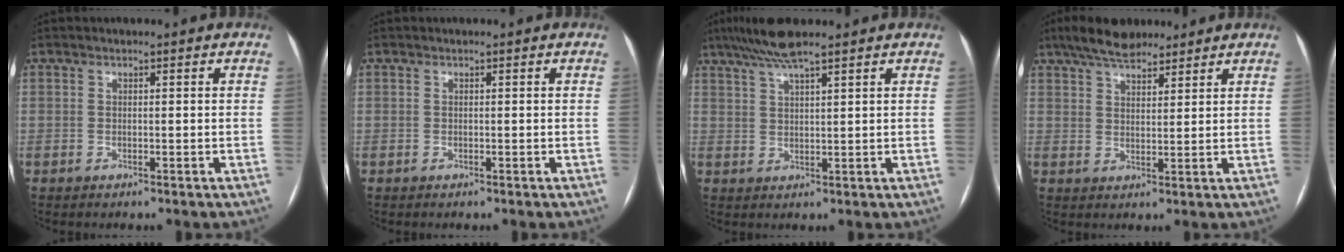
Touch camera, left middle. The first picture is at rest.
{"total": 0.0}
{"total": 6.2, "force": [4.9, 0.1, 3.8], "torque": [-0.074, 0.020, 0.090]}
{"total": 8.2, "force": [6.5, 2.7, 4.1], "torque": [-0.072, 0.020, 0.114]}